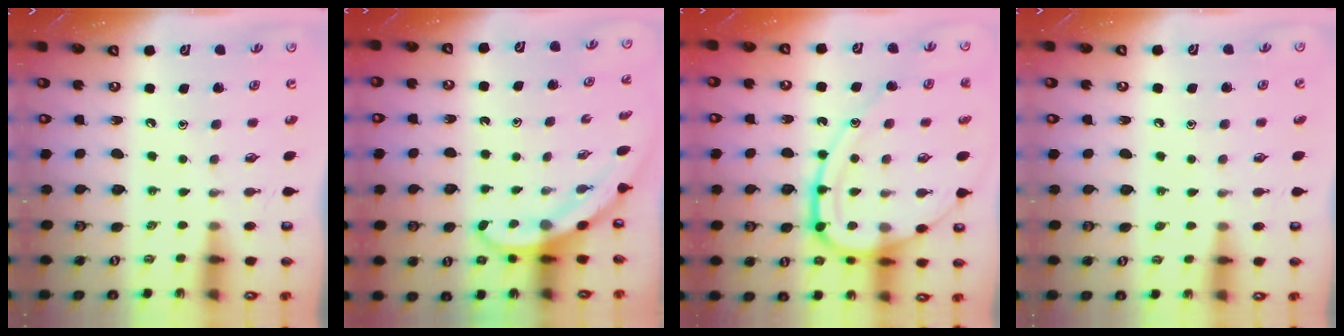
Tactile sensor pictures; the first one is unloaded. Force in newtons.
{"total": 3.5, "press": 3.5, "slide": 0.1}
{"total": 16.7, "press": 16.6, "slide": 1.6}
{"total": 3.6, "press": 3.6, "slide": 0.4}